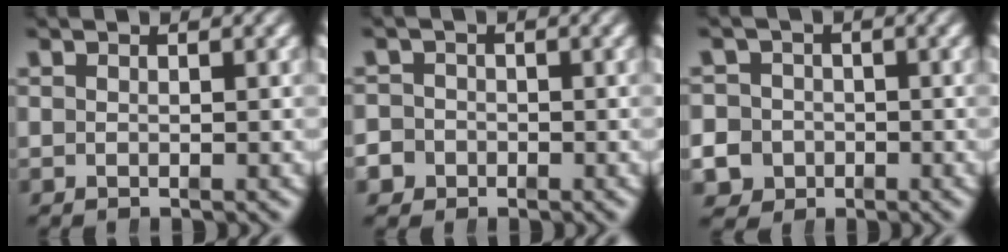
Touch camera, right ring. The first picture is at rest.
{"total": 3.7, "force": [-1.7, 3.3, 0.3], "torque": [-0.014, -0.018, -0.030]}
{"total": 7.6, "force": [-2.4, 6.9, 1.9], "torque": [-0.047, -0.034, -0.038]}